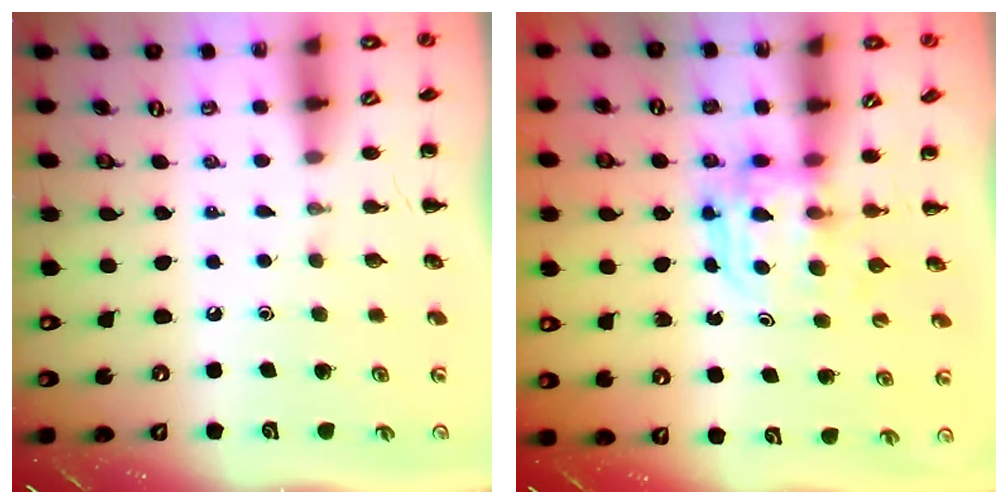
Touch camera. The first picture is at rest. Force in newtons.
{"total": 3.6, "press": 3.6, "slide": 0.3}